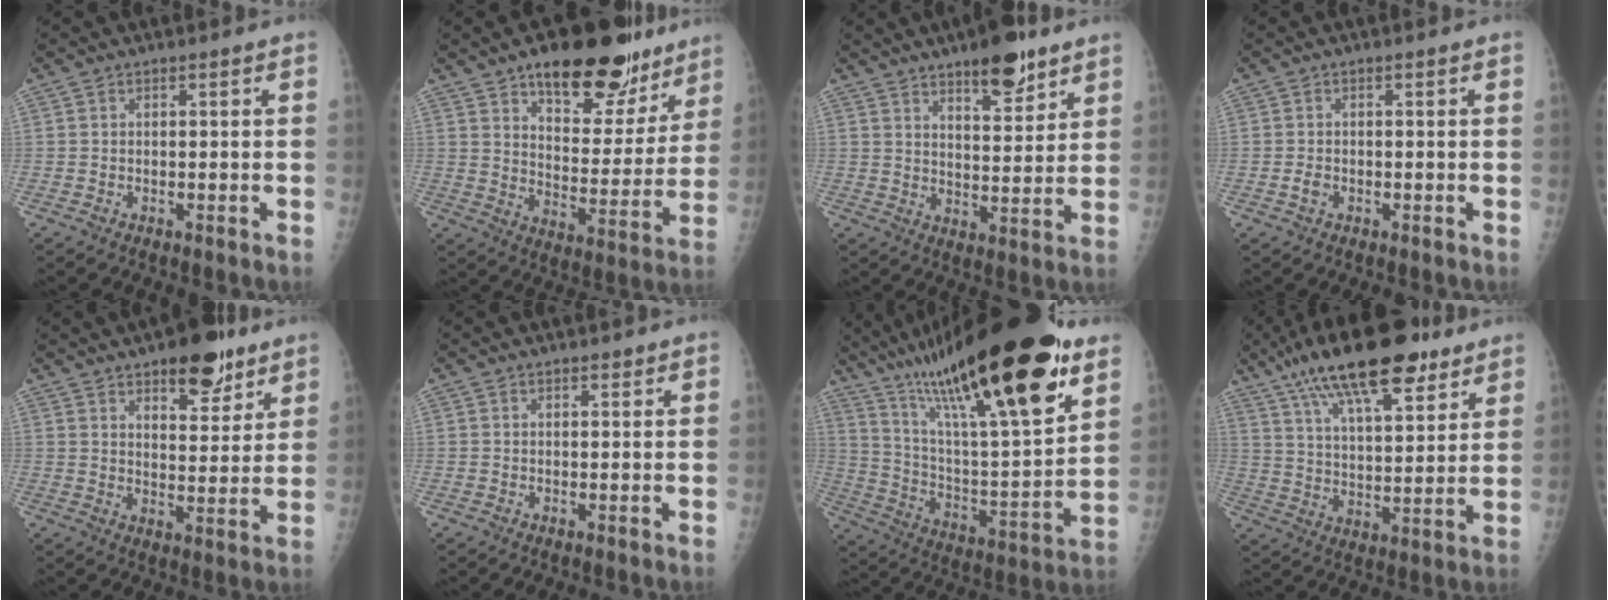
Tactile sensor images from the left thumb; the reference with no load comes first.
{"total": 22.0, "force": [14.7, 10.1, 12.8], "torque": [-0.121, -0.070, 0.216]}
{"total": 10.8, "force": [7.3, 3.7, 7.0], "torque": [-0.080, -0.045, 0.111]}
{"total": 1.3, "force": [-0.4, 0.9, 0.8], "torque": [-0.016, 0.000, -0.008]}
{"total": 11.7, "force": [7.6, 4.9, 7.4], "torque": [-0.071, -0.043, 0.111]}
{"total": 1.2, "force": [0.9, 0.5, 0.6], "torque": [-0.007, -0.005, 0.013]}
{"total": 33.1, "force": [20.8, 7.1, 24.8], "torque": [-0.396, -0.052, 0.351]}
{"total": 21.6, "force": [13.9, 7.5, 14.6], "torque": [-0.220, -0.031, 0.230]}